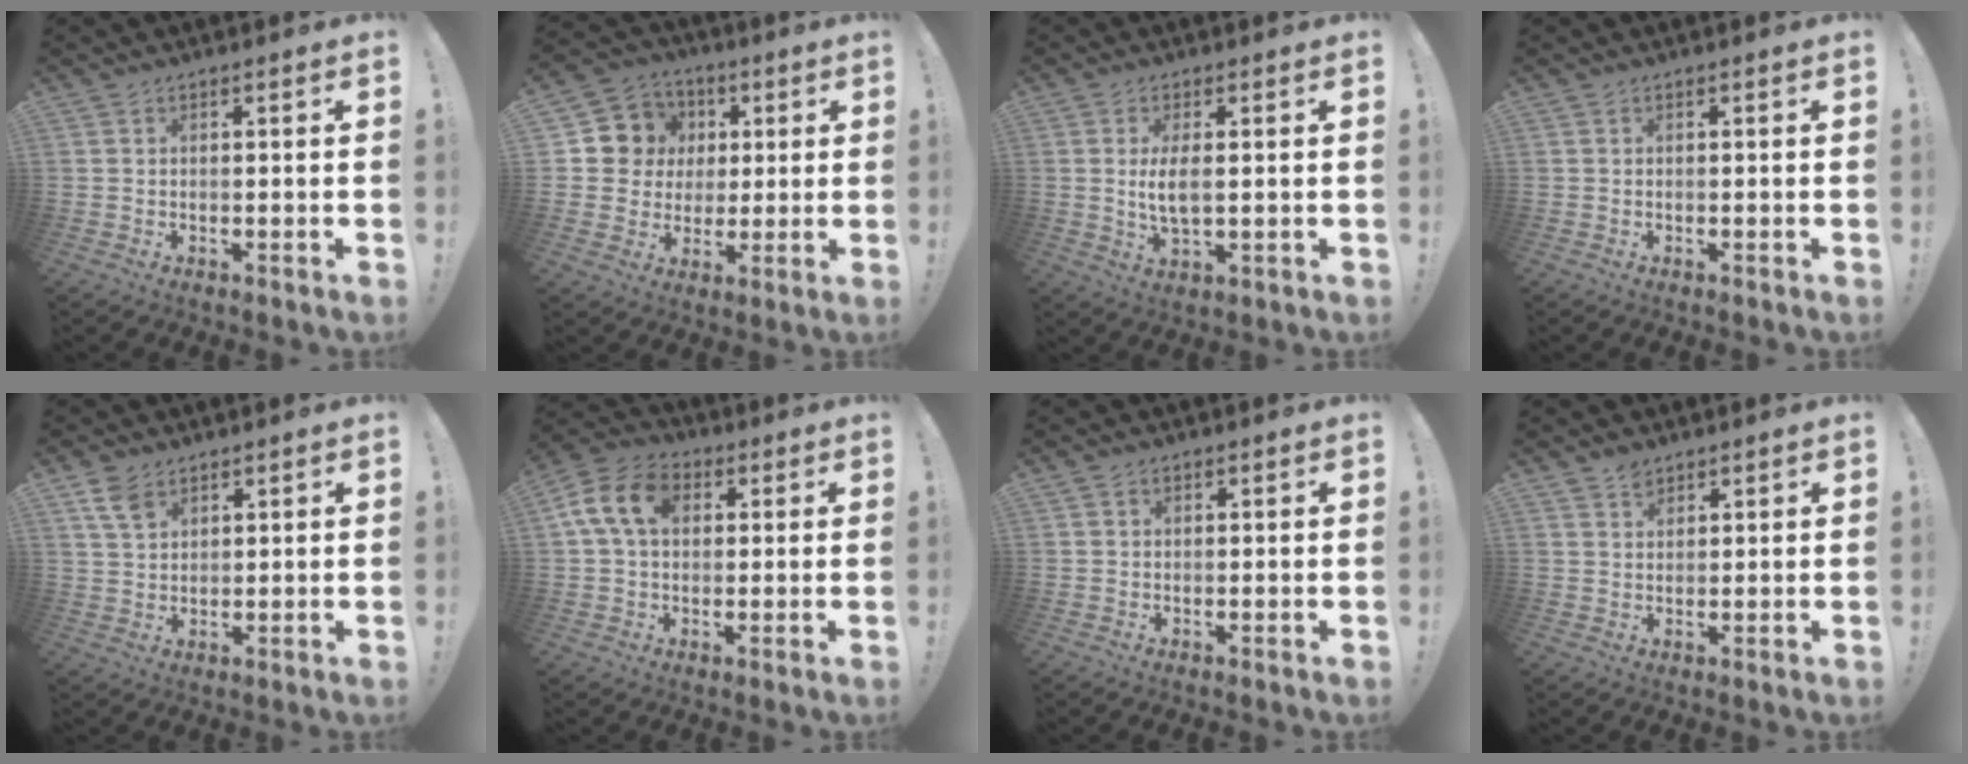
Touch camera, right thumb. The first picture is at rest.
{"total": 10.2, "force": [1.7, 9.8, 2.3], "torque": [-0.027, -0.005, 0.043]}
{"total": 6.0, "force": [0.4, 2.1, 5.5], "torque": [-0.111, -0.014, 0.003]}
{"total": 0.0}
{"total": 6.1, "force": [3.6, 3.7, 3.2], "torque": [-0.060, -0.011, 0.072]}
{"total": 13.2, "force": [3.3, 9.3, 8.8], "torque": [-0.158, 0.009, 0.064]}
{"total": 0.7, "force": [0.3, 0.5, 0.2], "torque": [0.002, 0.000, 0.005]}
{"total": 2.9, "force": [2.3, 1.8, 0.6], "torque": [0.003, -0.016, 0.040]}